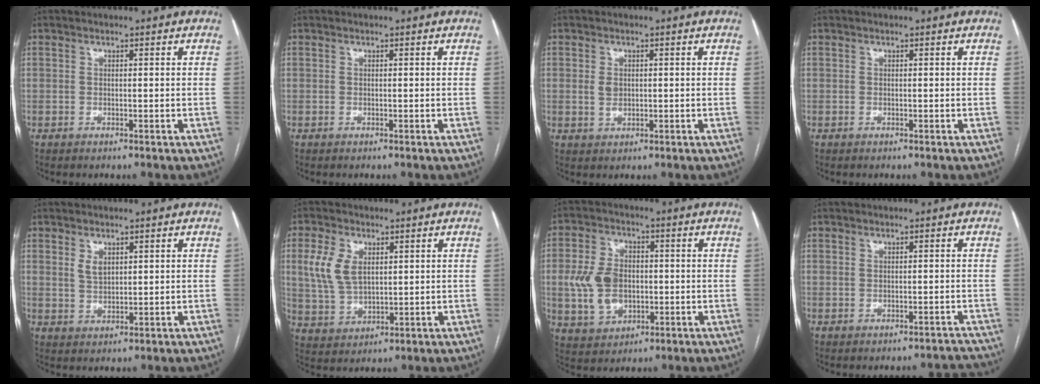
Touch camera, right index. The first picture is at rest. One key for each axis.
{"total": 0.0}
{"total": 2.2, "fx": 0.2, "fy": 1.6, "fz": 1.6, "tx": -0.029, "ty": 0.000, "tz": 0.007}
{"total": 0.0}
{"total": 2.4, "fx": 1.3, "fy": 1.3, "fz": 1.6, "tx": -0.031, "ty": -0.001, "tz": 0.031}
{"total": 7.3, "fx": 2.3, "fy": 4.4, "fz": 5.5, "tx": -0.130, "ty": 0.009, "tz": 0.052}
{"total": 9.2, "fx": -0.6, "fy": 6.4, "fz": 6.5, "tx": -0.143, "ty": 0.014, "tz": -0.001}
{"total": 1.8, "fx": -1.7, "fy": 0.5, "fz": 0.2, "tx": 0.009, "ty": 0.005, "tz": -0.012}